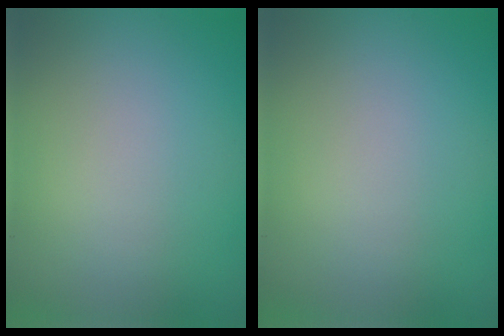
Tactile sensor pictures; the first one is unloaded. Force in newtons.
{"total": 0.0}